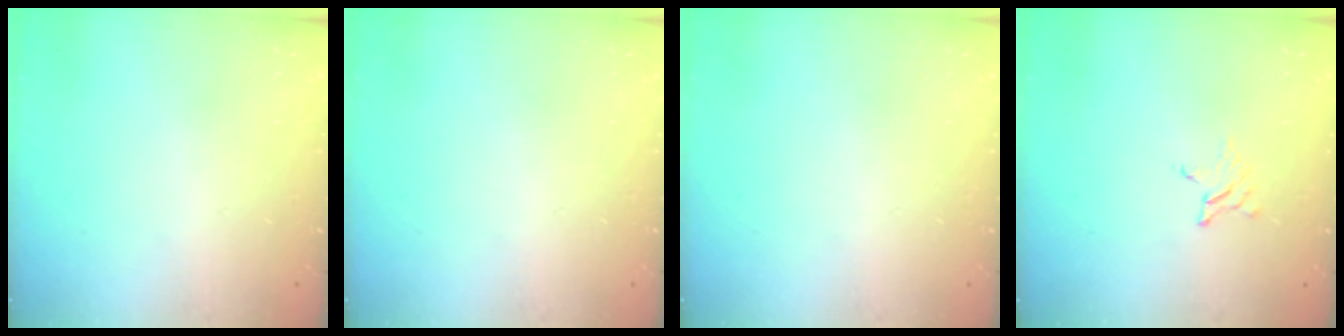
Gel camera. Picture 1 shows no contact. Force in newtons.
{"total": 0.0}
{"total": 0.0}
{"total": 2.5, "press": 2.5, "slide": 0.2}